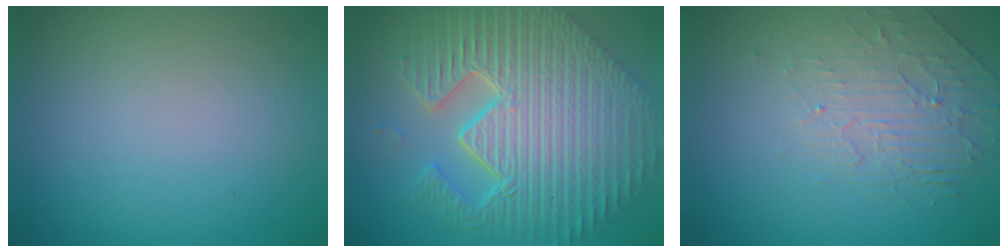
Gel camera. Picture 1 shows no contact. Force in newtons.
{"total": 12.5, "press": 8.2, "slide": 9.5}
{"total": 2.2, "press": 1.5, "slide": 1.7}